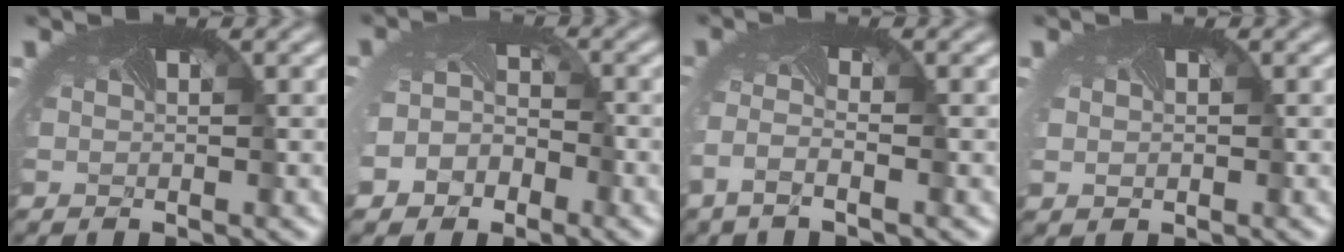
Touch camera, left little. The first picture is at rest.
{"total": 5.2, "force": [-3.0, 3.8, 1.7], "torque": [-0.014, -0.007, -0.042]}
{"total": 2.0, "force": [-1.6, 0.1, 1.2], "torque": [-0.038, -0.008, -0.038]}
{"total": 1.6, "force": [0.2, 1.4, 0.7], "torque": [-0.017, 0.003, 0.006]}